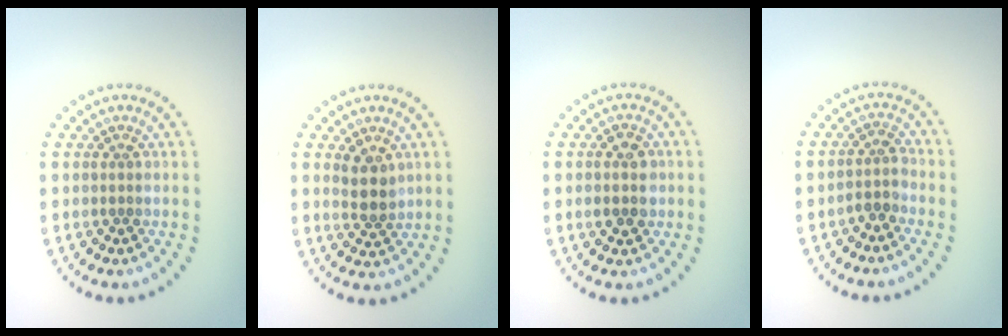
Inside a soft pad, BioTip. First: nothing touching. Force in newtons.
{"total": 2.6, "press": 2.4, "slide": 1.0}
{"total": 2.6, "press": 2.6, "slide": 0.2}
{"total": 2.0, "press": 1.6, "slide": 1.2}